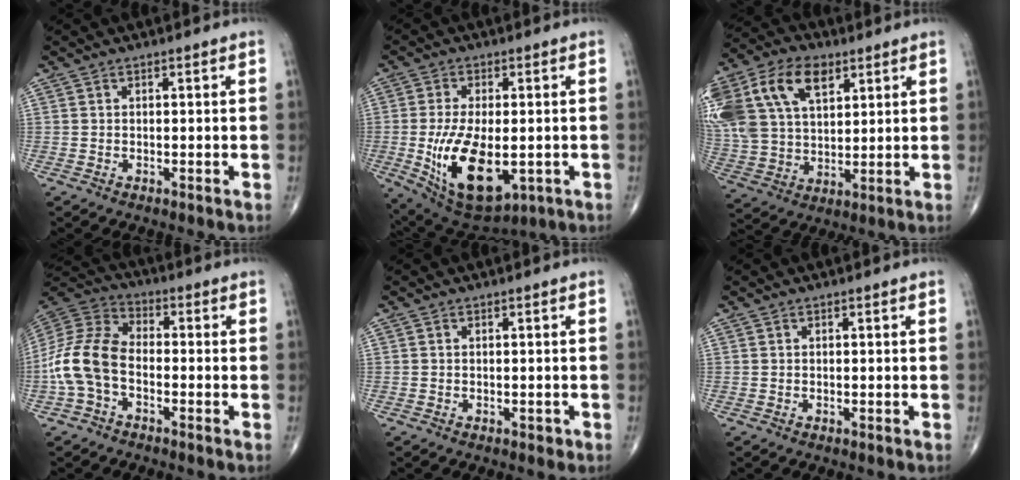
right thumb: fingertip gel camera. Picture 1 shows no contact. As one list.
[{"total": 16.4, "force": [-3.2, 8.3, 13.8], "torque": [-0.243, -0.017, -0.030]}, {"total": 23.7, "force": [9.7, 15.1, 15.5], "torque": [-0.354, 0.026, 0.186]}, {"total": 12.4, "force": [-3.2, 7.8, 9.1], "torque": [-0.189, 0.036, -0.073]}, {"total": 0.9, "force": [-0.3, 0.6, 0.5], "torque": [-0.005, 0.000, -0.004]}, {"total": 0.0}]